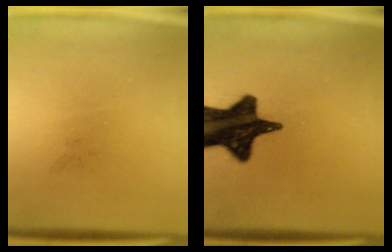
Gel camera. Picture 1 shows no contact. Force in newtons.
{"total": 17.5}